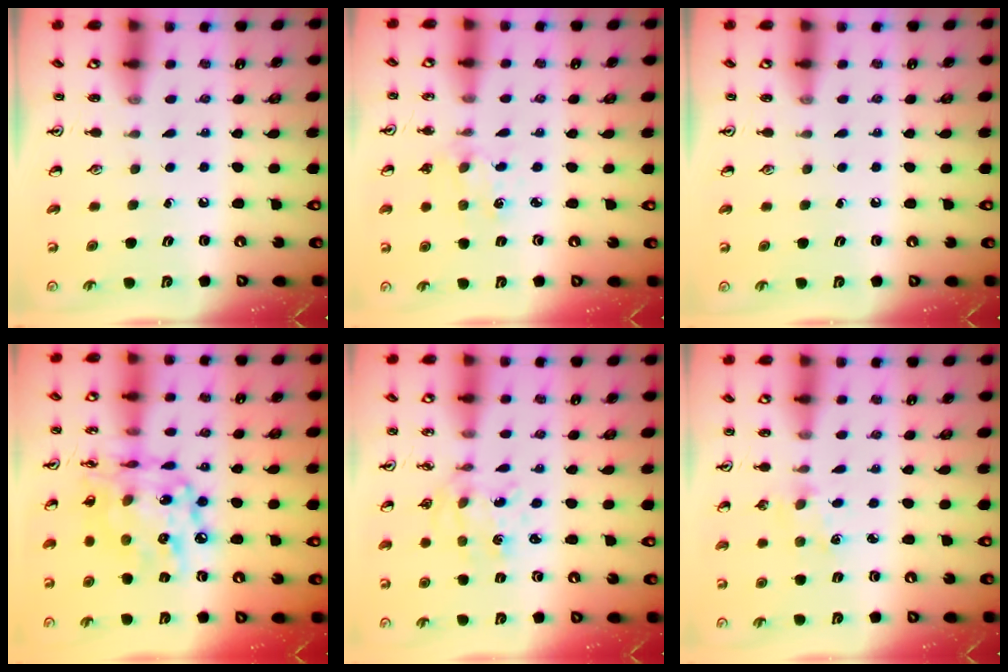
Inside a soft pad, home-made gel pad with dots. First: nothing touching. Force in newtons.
{"total": 1.8, "press": 1.8, "slide": 0.3}
{"total": 0.0}
{"total": 16.0, "press": 16.0, "slide": 1.4}
{"total": 2.6, "press": 2.4, "slide": 0.9}
{"total": 1.9, "press": 1.8, "slide": 0.3}